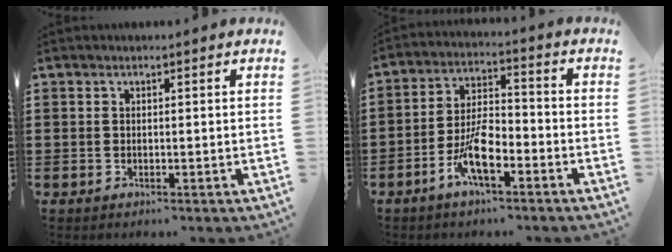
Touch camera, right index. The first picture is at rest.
{"total": 7.8, "force": [-4.1, 2.6, 6.1], "torque": [-0.138, -0.004, -0.078]}